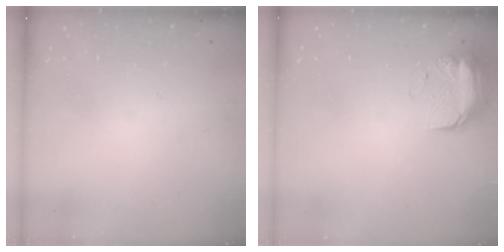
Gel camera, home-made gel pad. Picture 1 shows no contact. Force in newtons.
{"total": 11.2, "press": 9.8, "slide": 5.5}